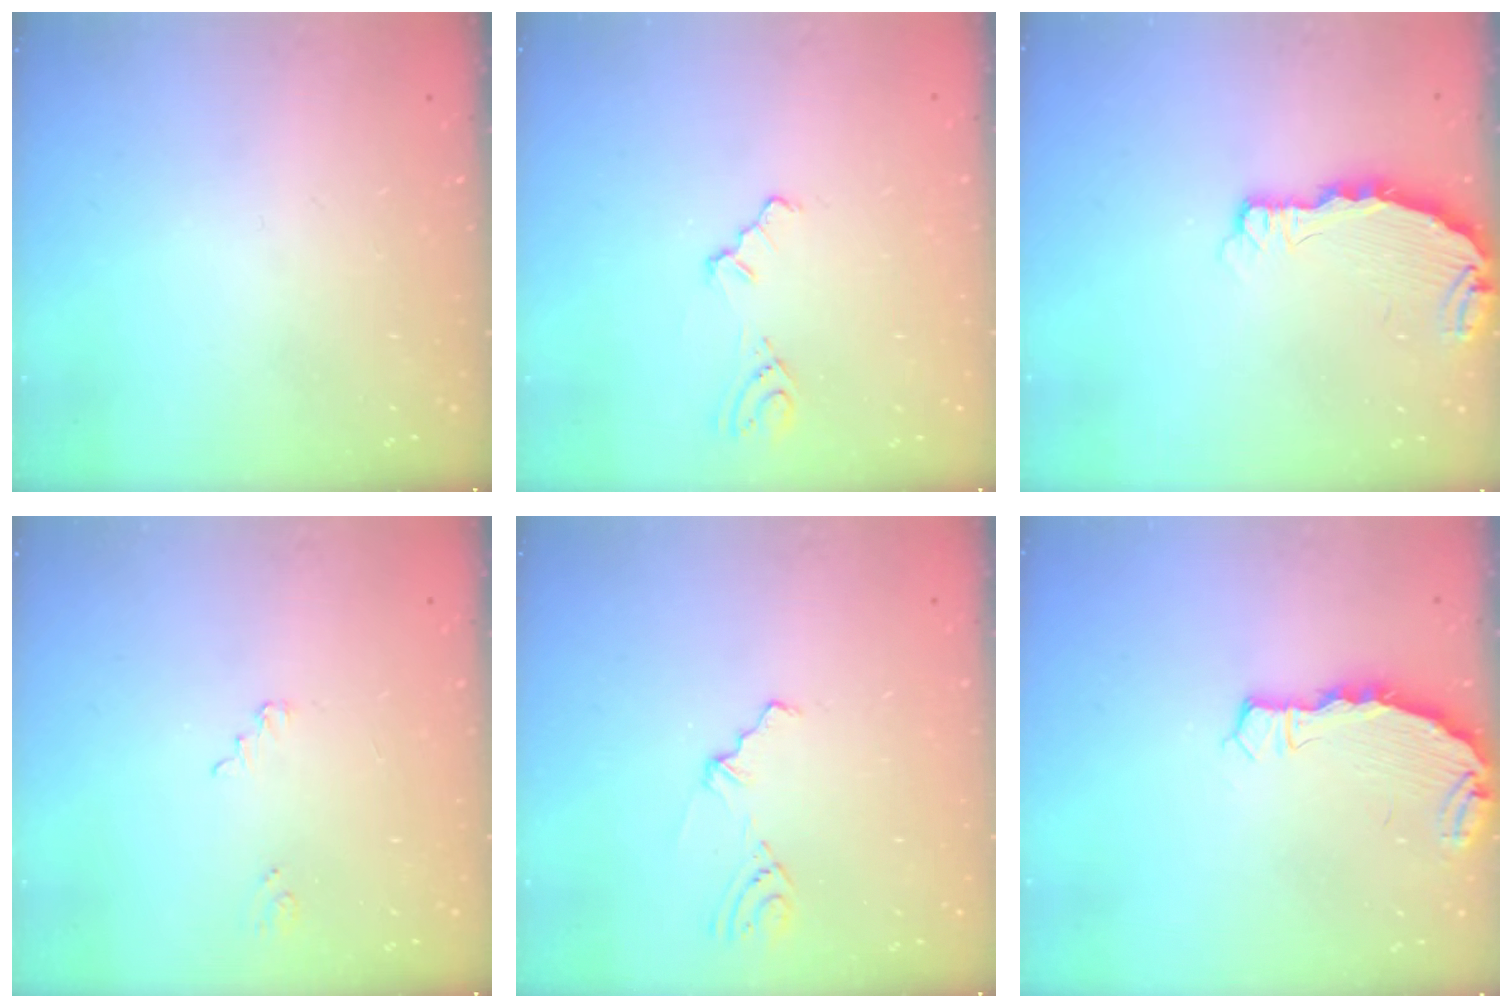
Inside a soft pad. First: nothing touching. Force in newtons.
{"total": 3.0, "press": 3.0, "slide": 0.4}
{"total": 4.0, "press": 3.9, "slide": 0.4}
{"total": 2.2, "press": 2.2, "slide": 0.2}
{"total": 2.4, "press": 2.2, "slide": 0.9}
{"total": 3.9, "press": 3.9, "slide": 0.2}